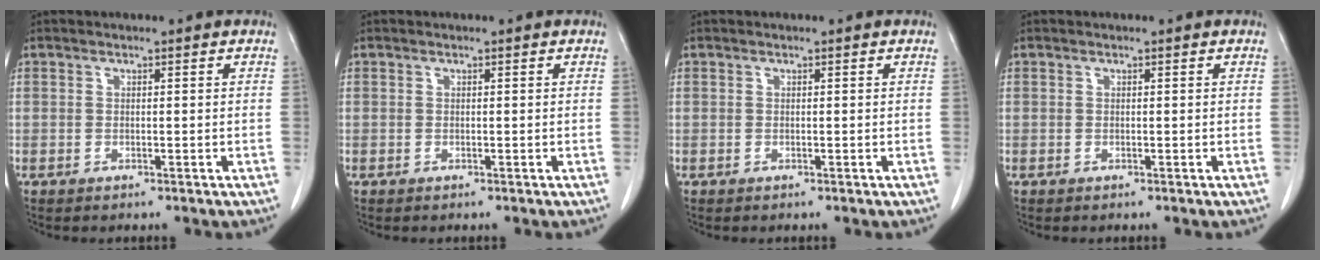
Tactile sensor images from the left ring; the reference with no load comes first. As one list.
[{"total": 0.0}, {"total": 0.0}, {"total": 0.0}]